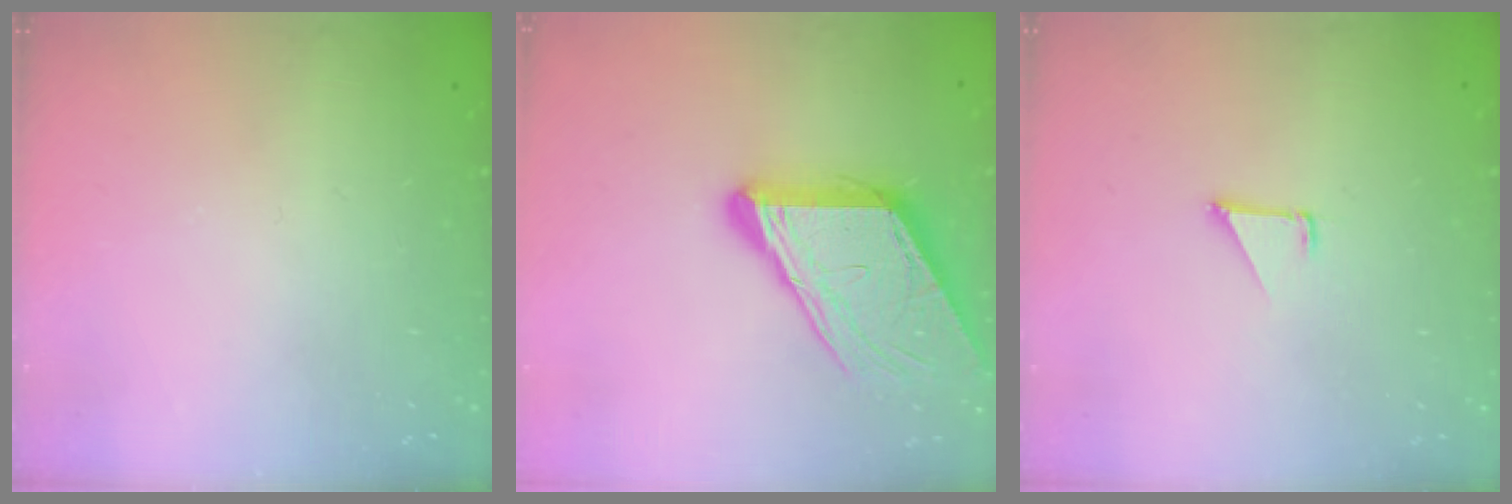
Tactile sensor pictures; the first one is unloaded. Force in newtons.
{"total": 14.0, "press": 13.9, "slide": 1.9}
{"total": 1.5, "press": 1.5, "slide": 0.1}